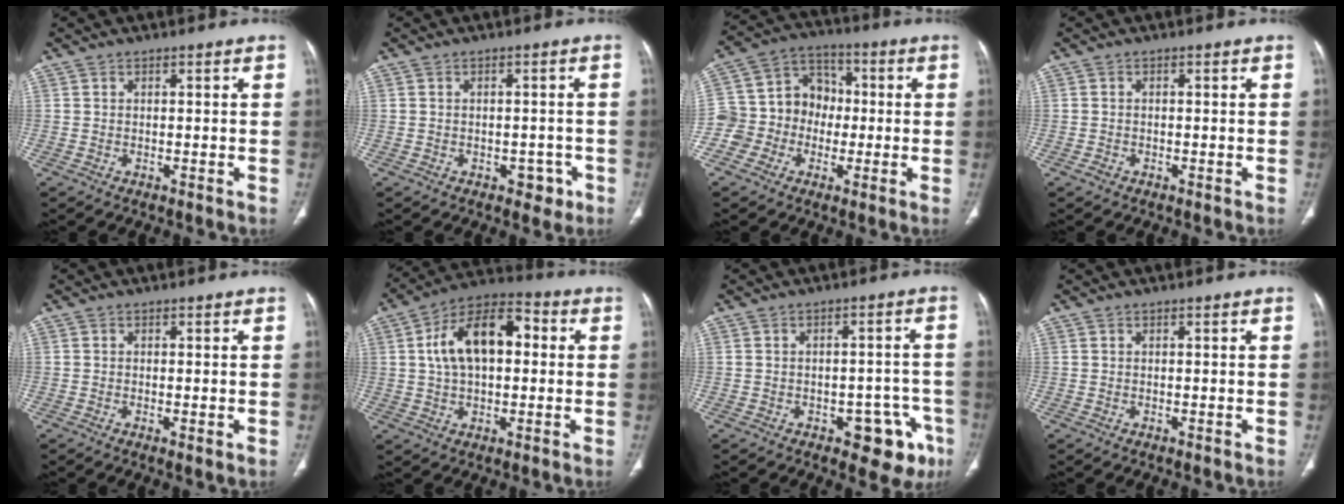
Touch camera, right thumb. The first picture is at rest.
{"total": 3.2, "force": [-1.5, 2.3, 1.6], "torque": [-0.002, 0.010, -0.015]}
{"total": 12.5, "force": [-2.5, 11.5, 4.3], "torque": [-0.046, 0.053, -0.048]}
{"total": 0.9, "force": [-0.5, 0.7, 0.3], "torque": [-0.008, 0.003, -0.012]}
{"total": 1.2, "force": [-0.3, 0.2, 1.1], "torque": [-0.027, -0.006, -0.005]}
{"total": 15.2, "force": [2.4, 8.8, 12.1], "torque": [-0.197, 0.032, 0.032]}
{"total": 9.2, "force": [-4.5, 4.9, 6.3], "torque": [-0.040, 0.028, -0.050]}
{"total": 0.0}